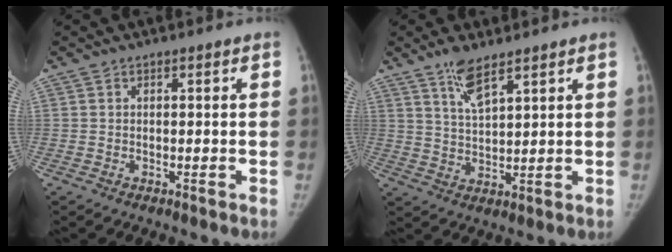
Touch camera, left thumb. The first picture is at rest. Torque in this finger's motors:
{"motor_torque": [0.75, 0.47, 0.44, -0.67, 0.04]}